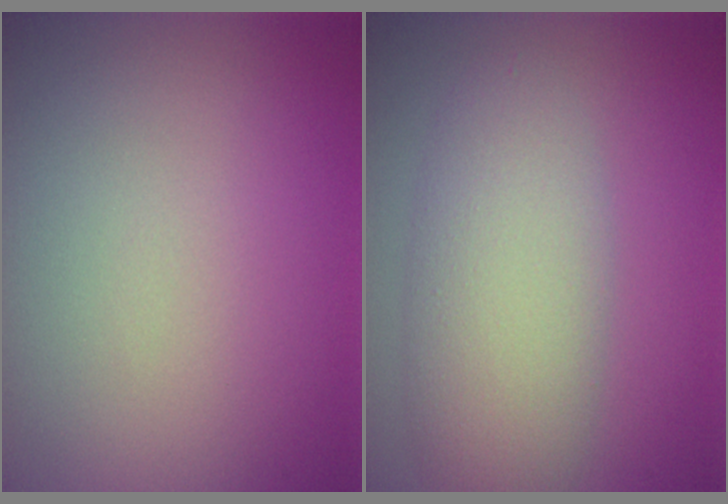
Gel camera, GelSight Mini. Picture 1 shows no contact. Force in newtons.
{"total": 5.6, "press": 5.6, "slide": 0.1}